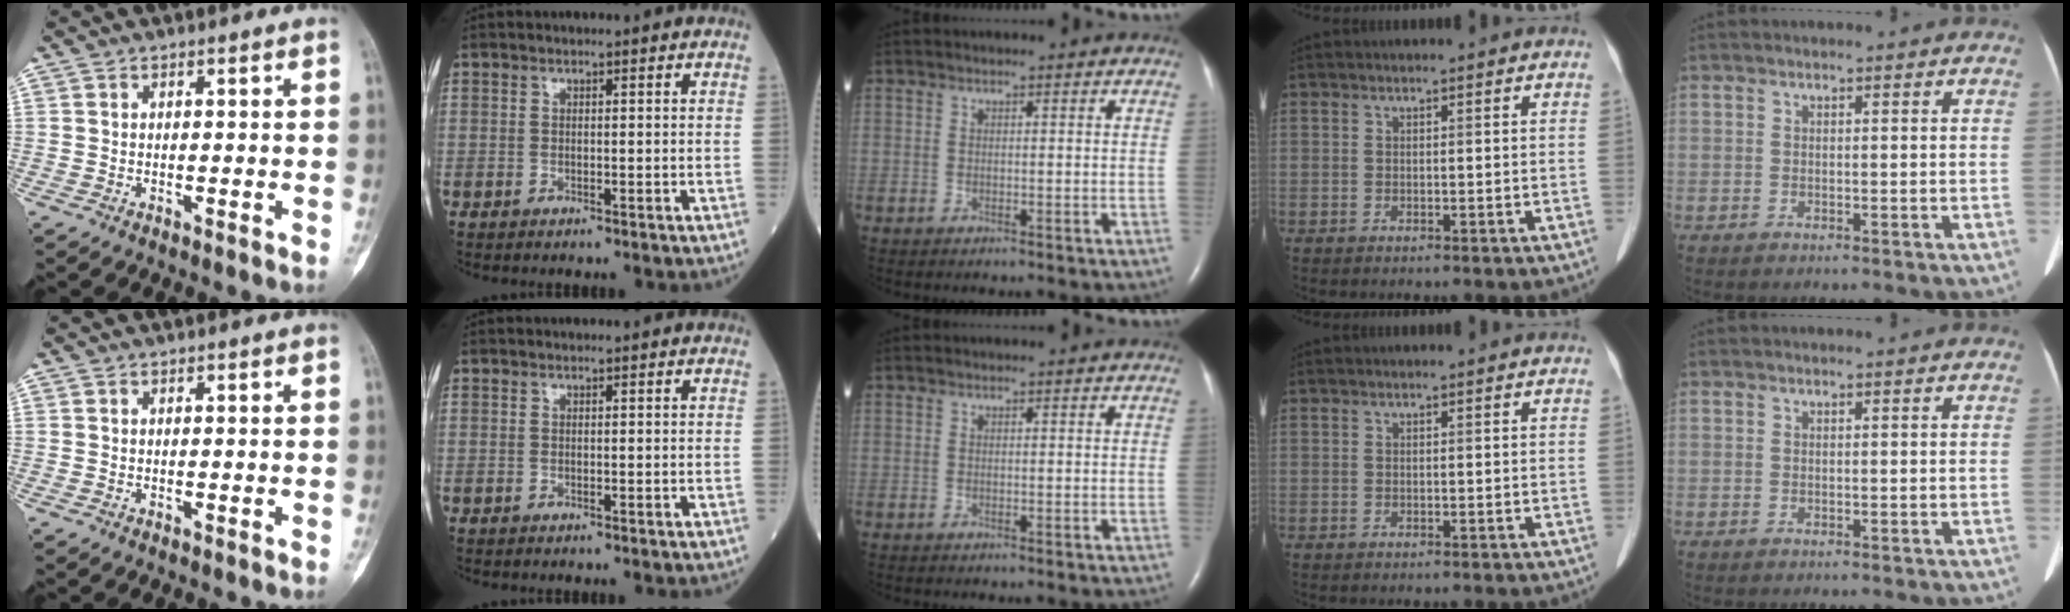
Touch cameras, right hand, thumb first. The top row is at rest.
{}